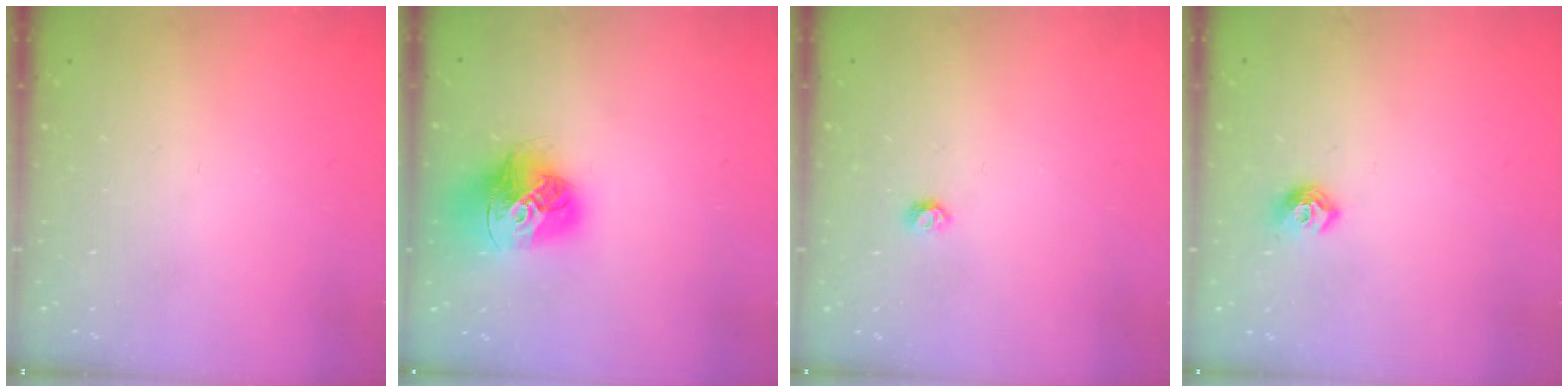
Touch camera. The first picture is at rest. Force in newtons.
{"total": 16.9, "press": 16.8, "slide": 1.7}
{"total": 3.4, "press": 3.4, "slide": 0.7}
{"total": 7.9, "press": 7.8, "slide": 0.7}